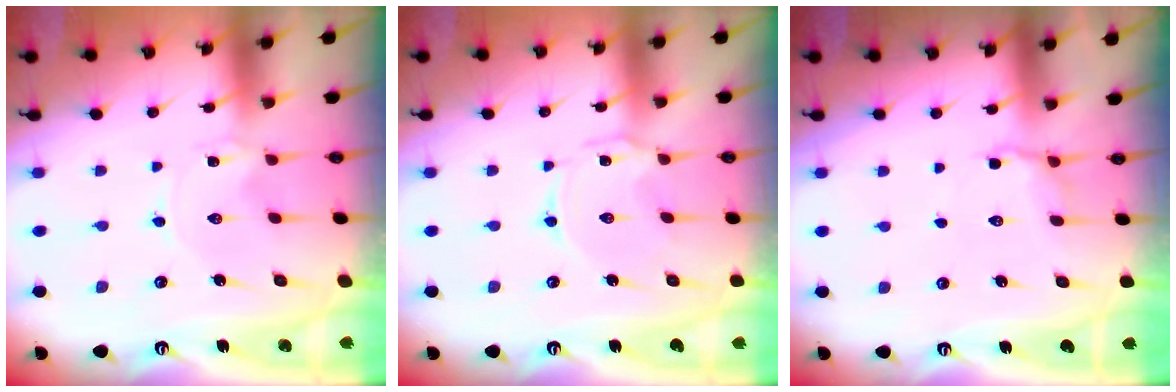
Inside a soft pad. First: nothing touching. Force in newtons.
{"total": 1.2, "press": 1.1, "slide": 0.4}
{"total": 6.3, "press": 5.9, "slide": 2.2}